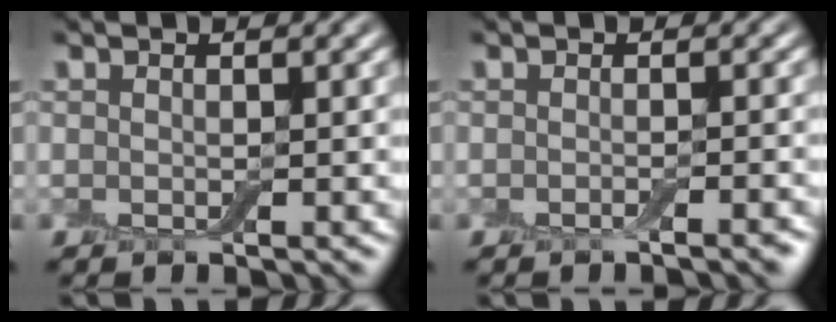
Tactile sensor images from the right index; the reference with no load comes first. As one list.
[{"total": 1.2, "force": [-0.7, 0.2, 0.9], "torque": [-0.009, -0.002, -0.014]}]